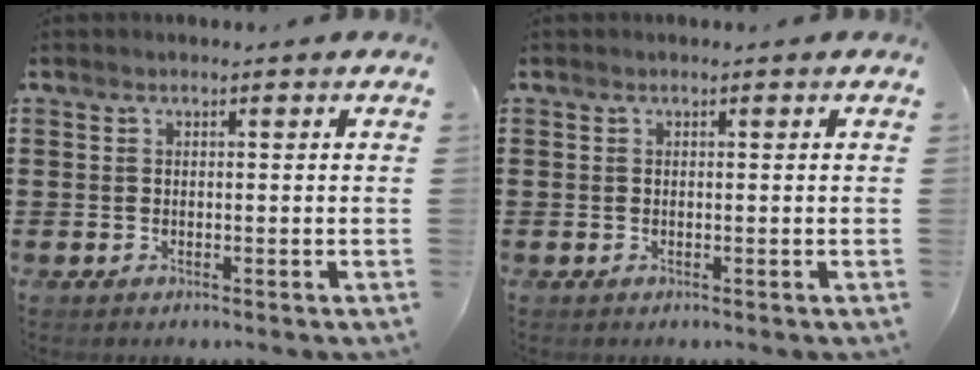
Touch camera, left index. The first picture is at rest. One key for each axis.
{"total": 0.0}